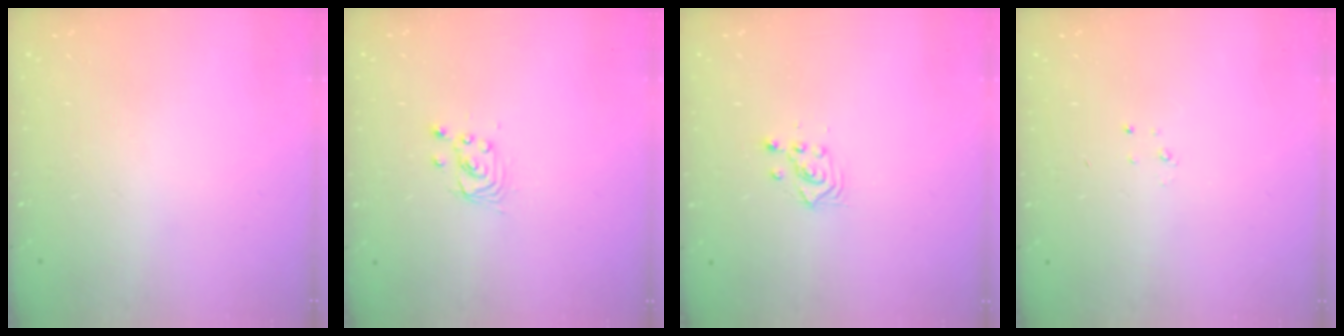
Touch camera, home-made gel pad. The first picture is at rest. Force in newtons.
{"total": 2.9, "press": 2.9, "slide": 0.1}
{"total": 2.3, "press": 2.3, "slide": 0.1}
{"total": 2.3, "press": 2.3, "slide": 0.3}